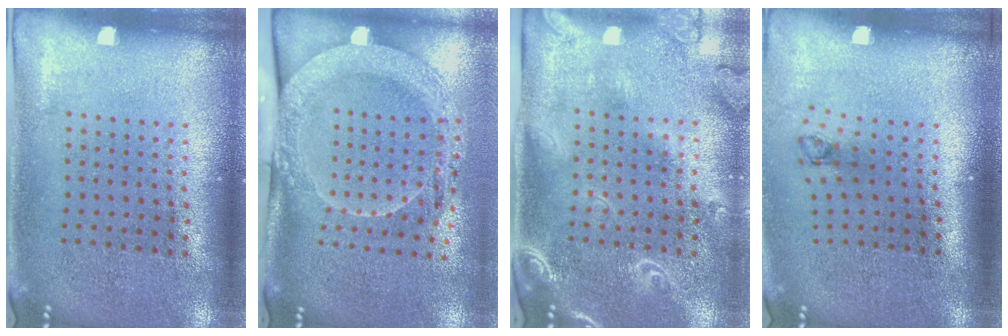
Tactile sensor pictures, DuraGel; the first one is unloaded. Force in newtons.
{"total": 2.1, "press": 2.0, "slide": 0.5}
{"total": 2.3, "press": 1.9, "slide": 1.2}
{"total": 0.7, "press": 0.3, "slide": 0.6}